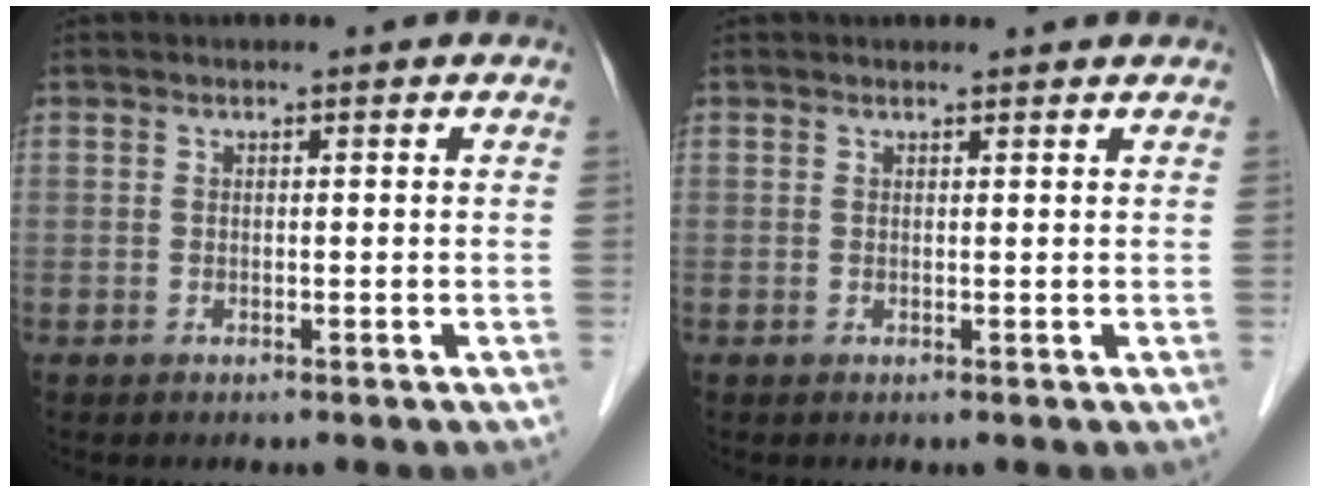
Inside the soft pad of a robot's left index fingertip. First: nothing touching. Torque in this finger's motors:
{"motor_torque": [0.24, -0.11, 0.00, -0.01]}